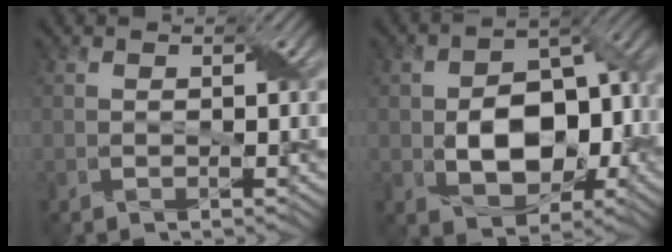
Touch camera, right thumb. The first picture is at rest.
{"total": 11.8, "force": [-2.2, 7.7, 8.7], "torque": [-0.141, -0.003, -0.035]}